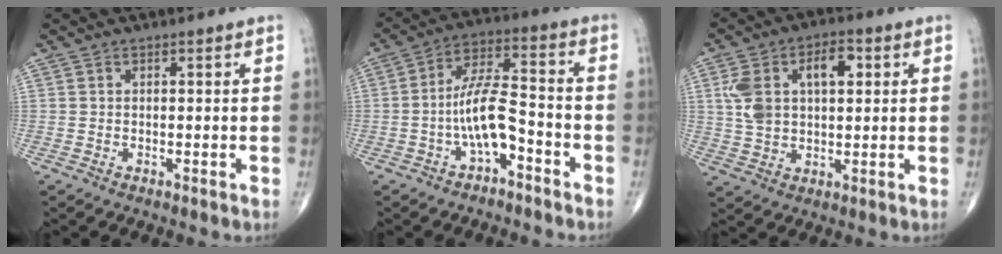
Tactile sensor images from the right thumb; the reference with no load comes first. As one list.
[{"total": 9.3, "force": [-3.7, 3.5, 7.8], "torque": [-0.145, 0.048, -0.068]}, {"total": 11.9, "force": [3.0, 7.0, 9.1], "torque": [-0.153, 0.017, 0.057]}]